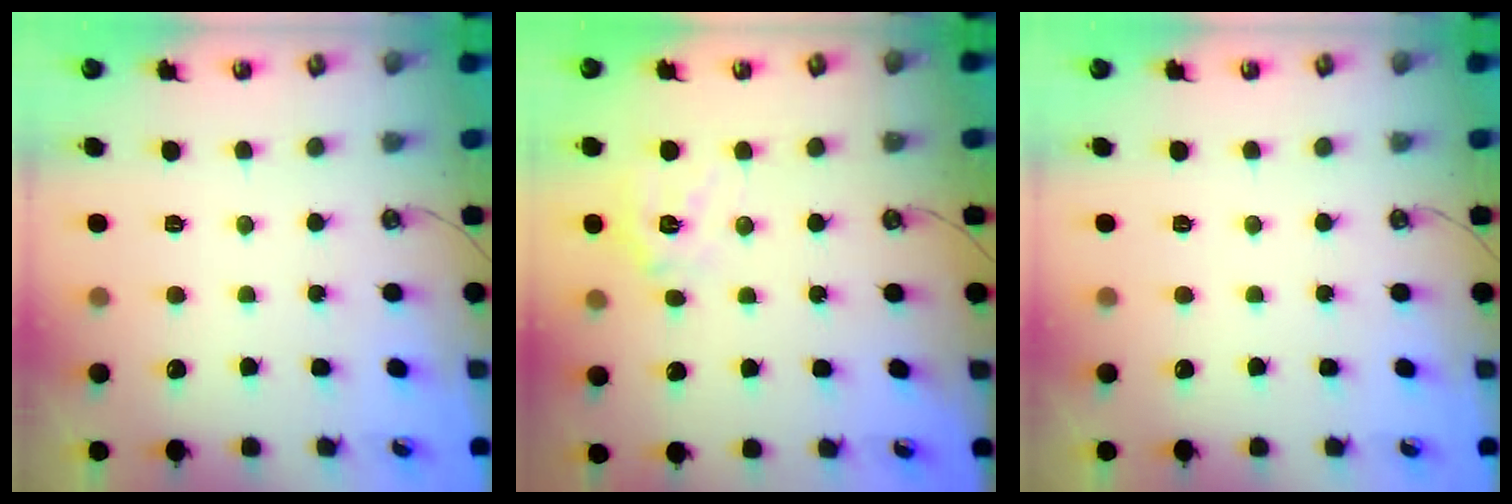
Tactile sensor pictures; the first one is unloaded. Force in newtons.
{"total": 12.3, "press": 12.1, "slide": 1.8}
{"total": 0.0}